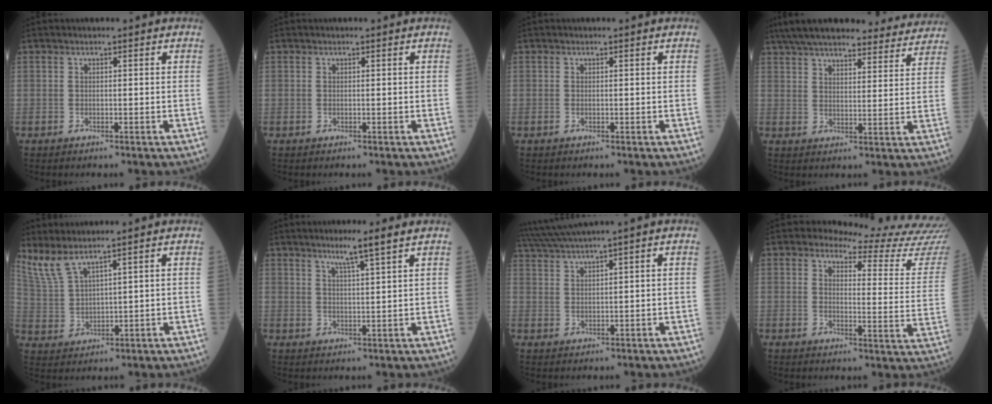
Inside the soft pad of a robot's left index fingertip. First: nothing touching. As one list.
[{"total": 0.0}, {"total": 0.0}, {"total": 26.2, "force": [23.3, 5.9, 10.5], "torque": [-0.171, 0.013, 0.300]}, {"total": 5.1, "force": [4.4, -0.1, 2.4], "torque": [-0.074, 0.001, 0.108]}, {"total": 4.2, "force": [2.9, -1.0, 2.8], "torque": [-0.052, -0.004, 0.053]}, {"total": 5.1, "force": [4.1, -1.7, 2.6], "torque": [-0.061, 0.012, 0.086]}, {"total": 15.5, "force": [15.3, 0.3, 2.8], "torque": [-0.025, -0.123, 0.147]}]